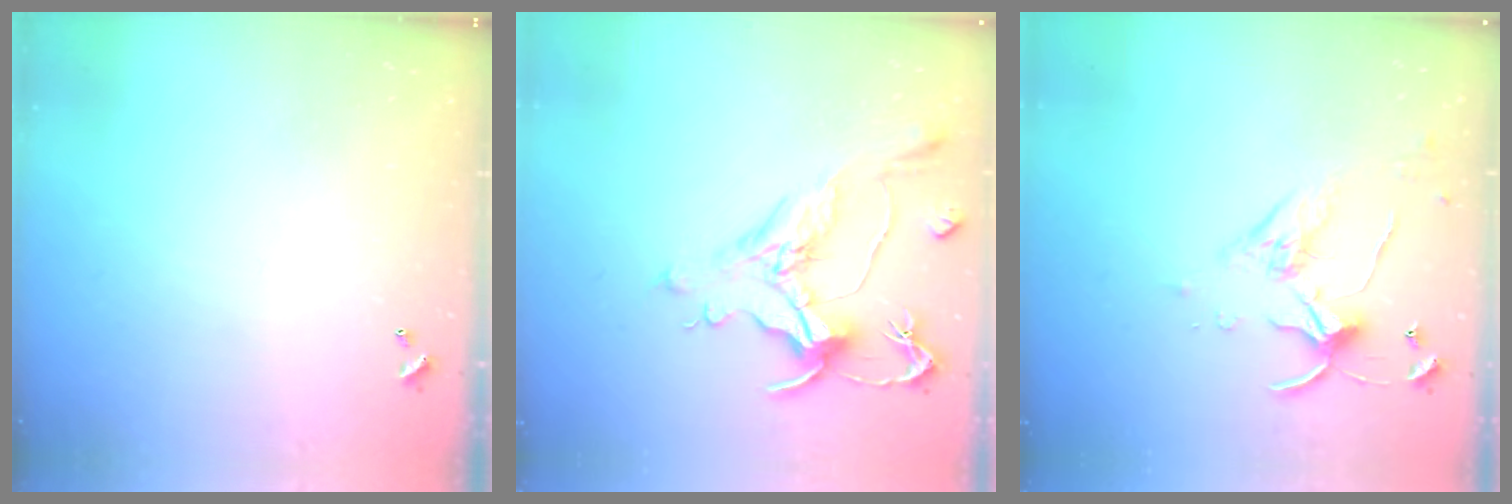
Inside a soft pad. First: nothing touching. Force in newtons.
{"total": 1.1, "press": 0.2, "slide": 1.1}
{"total": 4.6, "press": 4.5, "slide": 0.7}